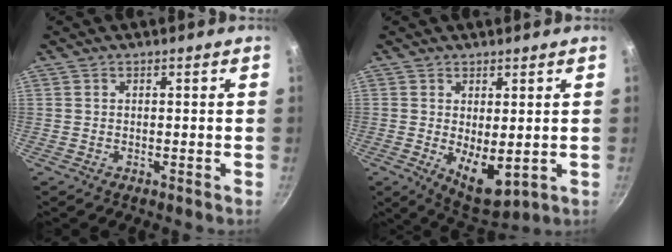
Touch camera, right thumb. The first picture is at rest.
{"total": 8.0, "force": [0.0, 3.6, 7.1], "torque": [-0.090, -0.023, 0.018]}